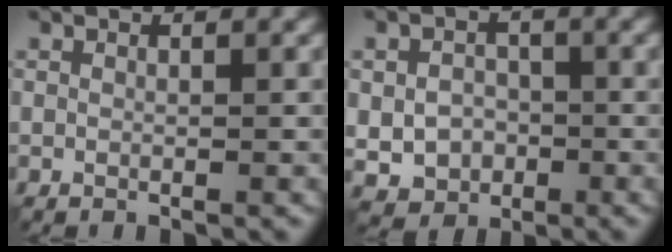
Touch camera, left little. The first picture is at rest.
{"total": 4.0, "force": [-0.8, 3.3, 2.1], "torque": [-0.043, -0.006, -0.014]}